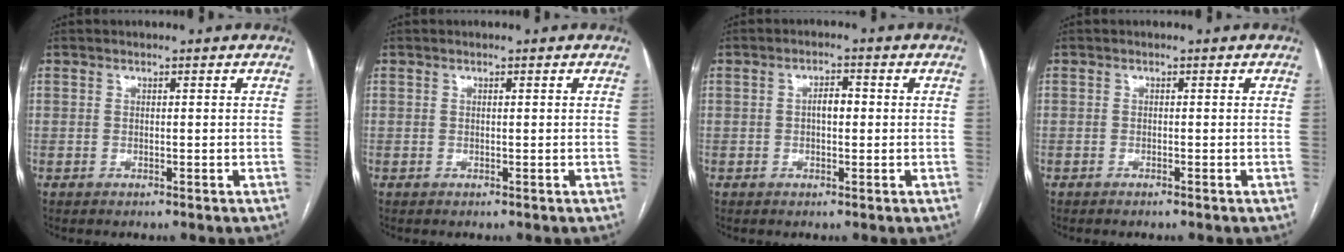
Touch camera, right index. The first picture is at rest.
{"total": 0.0}
{"total": 2.6, "force": [0.0, 1.1, 2.3], "torque": [-0.039, 0.008, -0.001]}
{"total": 0.6, "force": [-0.5, -0.1, 0.2], "torque": [-0.007, 0.000, -0.009]}